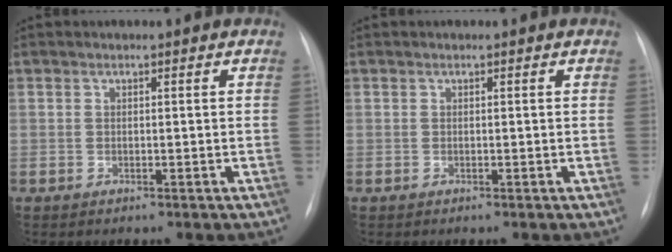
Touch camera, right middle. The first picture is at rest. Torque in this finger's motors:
{"motor_torque": [0.00, 0.00, 0.00, 0.00]}